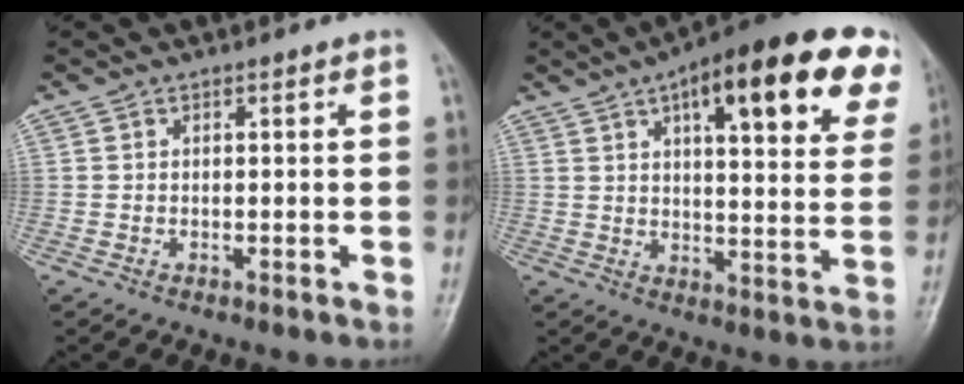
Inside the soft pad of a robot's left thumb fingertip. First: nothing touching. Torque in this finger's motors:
{"motor_torque": [0.97, 1.03, 1.69, -1.08, 0.15]}